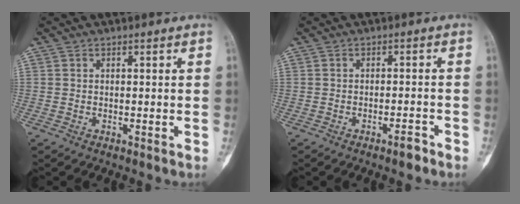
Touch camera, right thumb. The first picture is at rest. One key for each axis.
{"total": 2.3, "fx": -1.7, "fy": 0.5, "fz": 1.4, "tx": -0.025, "ty": 0.010, "tz": -0.027}